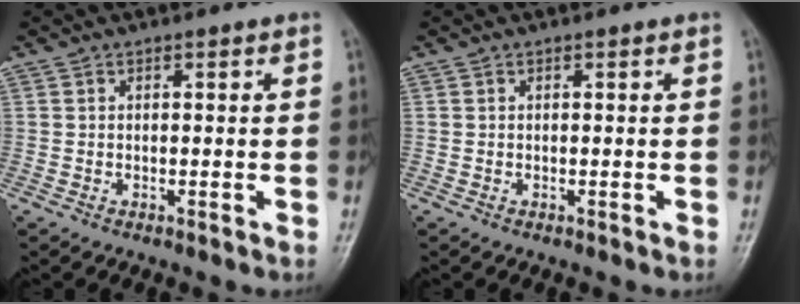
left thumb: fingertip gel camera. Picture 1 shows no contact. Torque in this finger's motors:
{"motor_torque": [0.01, 0.01, -0.02, -0.02, 0.00]}